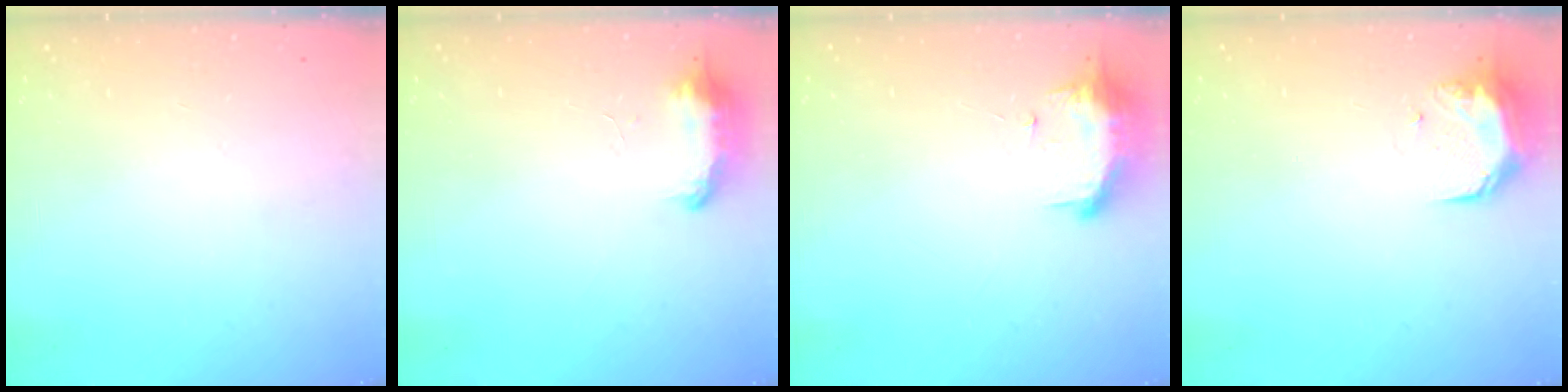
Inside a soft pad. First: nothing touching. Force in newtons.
{"total": 8.4, "press": 8.4, "slide": 0.4}
{"total": 9.0, "press": 8.8, "slide": 1.8}
{"total": 10.0, "press": 9.6, "slide": 2.8}